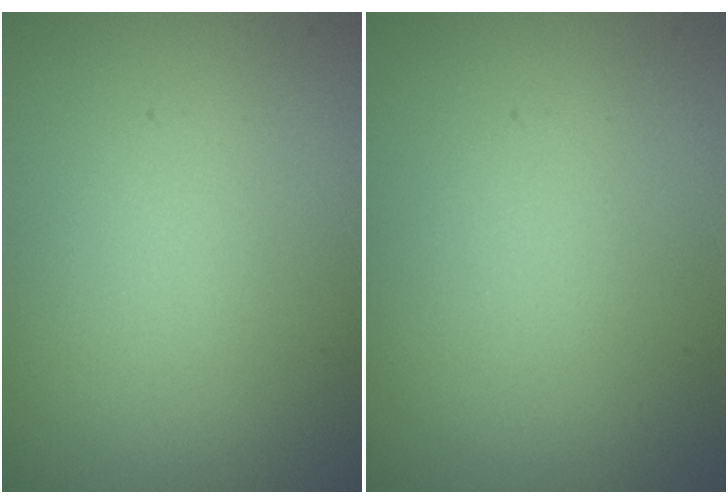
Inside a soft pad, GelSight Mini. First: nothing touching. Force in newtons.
{"total": 0.0}